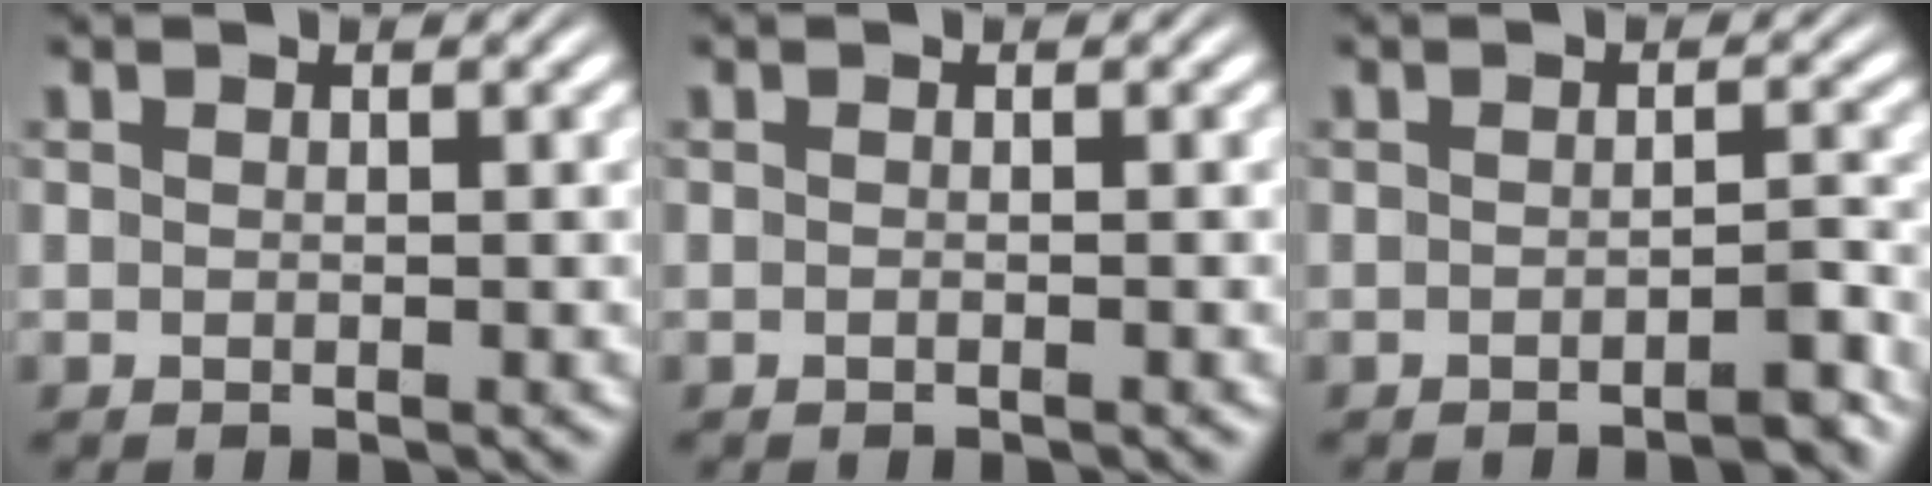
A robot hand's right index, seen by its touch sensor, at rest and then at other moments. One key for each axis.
{"total": 0.0}
{"total": 2.1, "fx": -1.8, "fy": 0.2, "fz": 1.0, "tx": -0.017, "ty": -0.001, "tz": -0.032}